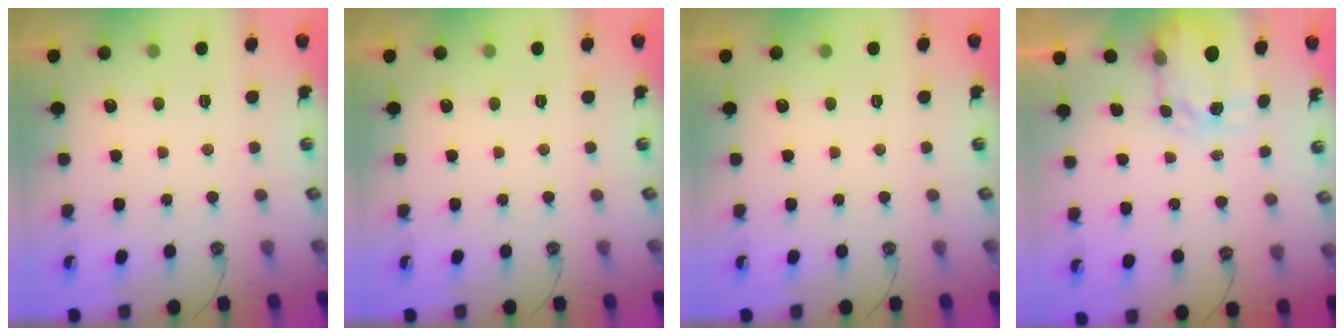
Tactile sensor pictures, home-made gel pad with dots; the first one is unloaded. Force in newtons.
{"total": 0.0}
{"total": 0.0}
{"total": 3.6, "press": 3.5, "slide": 0.4}